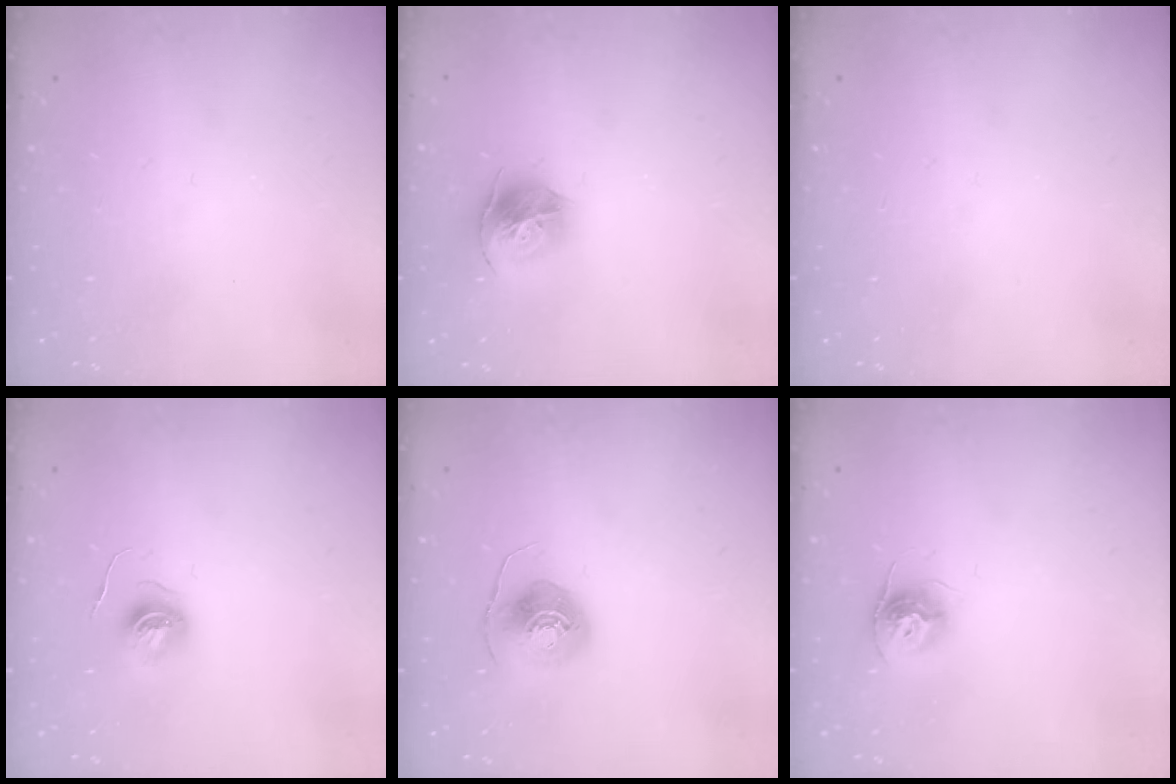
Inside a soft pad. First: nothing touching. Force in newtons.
{"total": 13.6, "press": 13.6, "slide": 1.4}
{"total": 0.0}
{"total": 5.9, "press": 5.9, "slide": 0.4}
{"total": 8.5, "press": 8.4, "slide": 0.4}
{"total": 10.6, "press": 10.5, "slide": 0.8}